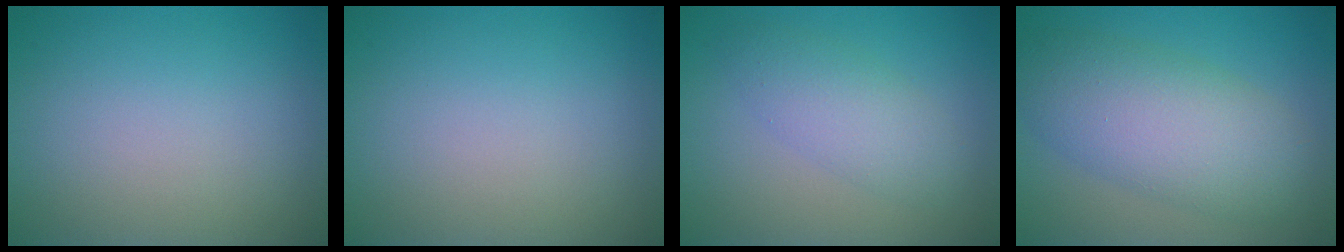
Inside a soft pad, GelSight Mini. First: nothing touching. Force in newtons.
{"total": 0.0}
{"total": 2.3, "press": 2.3, "slide": 0.2}
{"total": 7.6, "press": 7.6, "slide": 0.3}